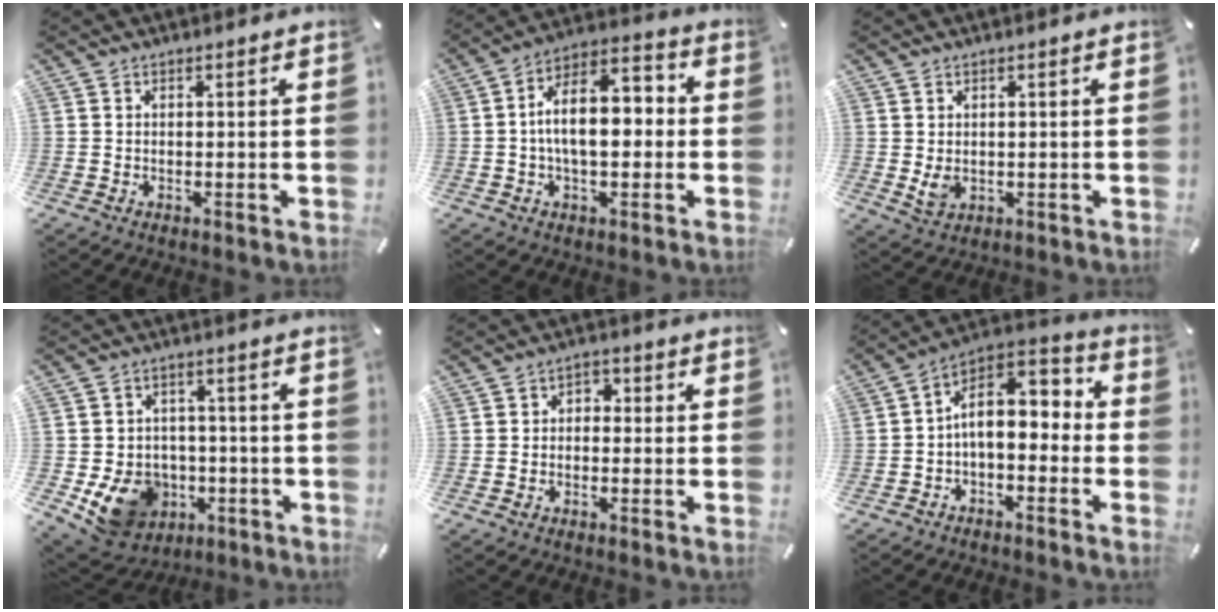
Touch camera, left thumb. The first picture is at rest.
{"total": 12.5, "force": [-1.1, 7.1, 10.2], "torque": [-0.166, 0.009, -0.018]}
{"total": 3.1, "force": [0.0, 2.3, 2.1], "torque": [-0.045, -0.005, -0.003]}
{"total": 12.0, "force": [-3.9, 10.2, 4.9], "torque": [-0.088, 0.023, -0.056]}
{"total": 2.8, "force": [-1.8, 1.9, 0.9], "torque": [-0.016, 0.015, -0.035]}
{"total": 9.6, "force": [0.6, 6.9, 6.6], "torque": [-0.097, -0.012, 0.013]}